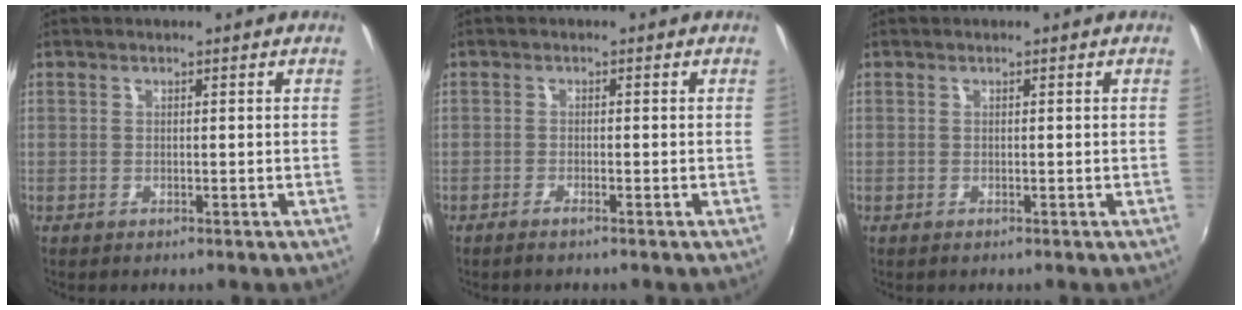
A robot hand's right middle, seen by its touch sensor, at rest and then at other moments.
{"total": 1.4, "force": [-1.1, -0.1, 0.8], "torque": [-0.023, -0.002, -0.026]}
{"total": 0.0}